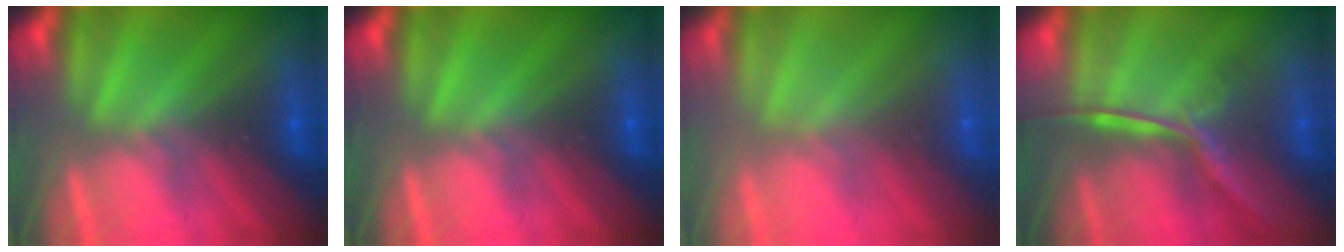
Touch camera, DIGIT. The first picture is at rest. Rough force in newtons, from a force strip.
{"total": 0.0}
{"total": 6.1}
{"total": 1.6}